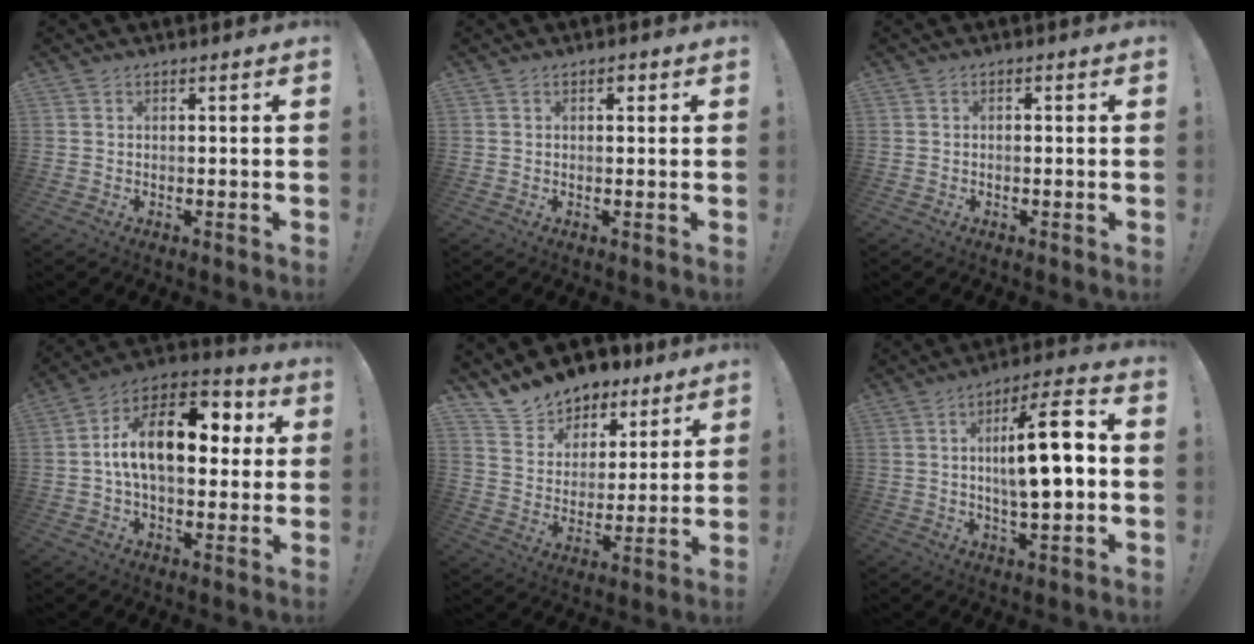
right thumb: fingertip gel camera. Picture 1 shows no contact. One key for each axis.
{"total": 1.0, "fx": 0.2, "fy": 0.9, "fz": 0.5, "tx": 0.002, "ty": -0.001, "tz": 0.000}
{"total": 1.0, "fx": -0.9, "fy": 0.3, "fz": 0.3, "tx": -0.006, "ty": 0.003, "tz": -0.015}
{"total": 17.7, "fx": 2.2, "fy": 9.7, "fz": 14.7, "tx": -0.239, "ty": 0.005, "tz": 0.034}
{"total": 11.5, "fx": 10.1, "fy": 5.5, "fz": 0.6, "tx": -0.027, "ty": -0.089, "tz": 0.188}
{"total": 15.5, "fx": 0.7, "fy": 4.3, "fz": 14.9, "tx": -0.232, "ty": 0.000, "tz": 0.000}